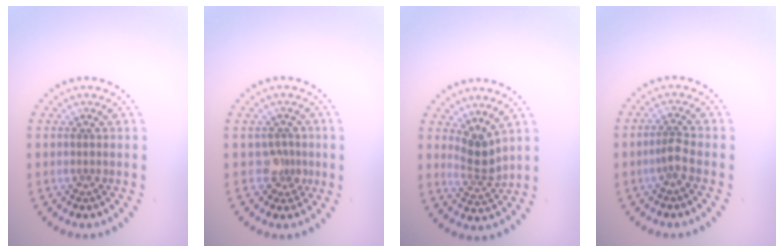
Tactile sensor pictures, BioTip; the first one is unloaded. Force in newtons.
{"total": 1.8, "press": 1.5, "slide": 1.1}
{"total": 2.5, "press": 1.9, "slide": 1.7}
{"total": 1.4, "press": 1.0, "slide": 0.9}